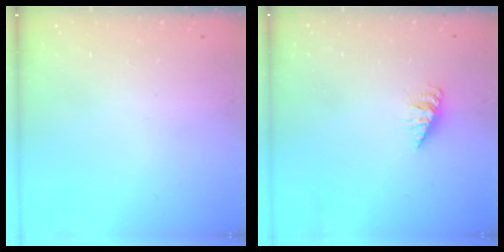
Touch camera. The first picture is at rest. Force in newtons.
{"total": 2.5, "press": 2.4, "slide": 0.4}